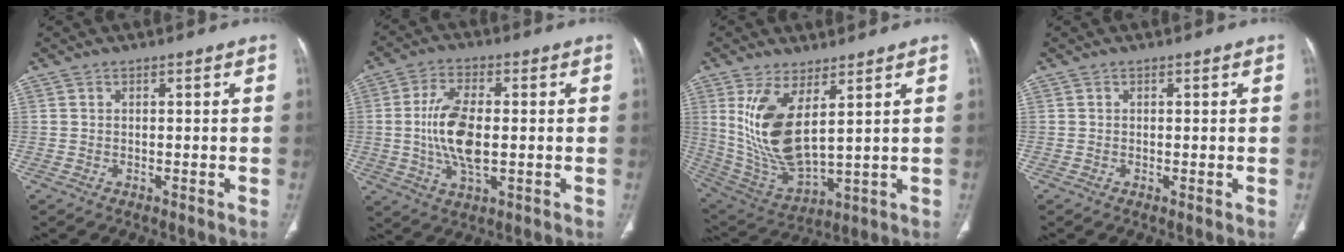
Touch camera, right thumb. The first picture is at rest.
{"total": 11.1, "force": [-0.3, 5.1, 9.8], "torque": [-0.199, 0.000, -0.004]}
{"total": 14.4, "force": [4.7, 5.9, 12.3], "torque": [-0.245, -0.035, 0.114]}
{"total": 0.0}